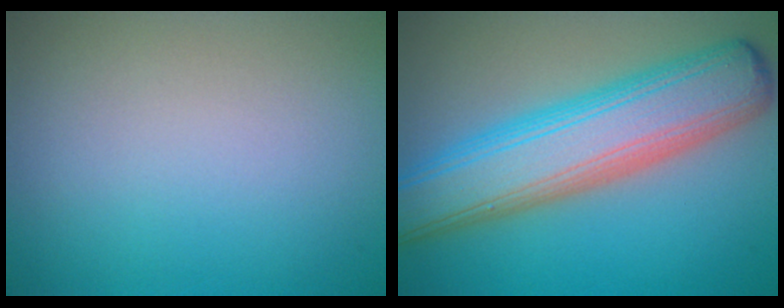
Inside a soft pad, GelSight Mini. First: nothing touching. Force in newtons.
{"total": 9.6, "press": 9.6, "slide": 0.3}